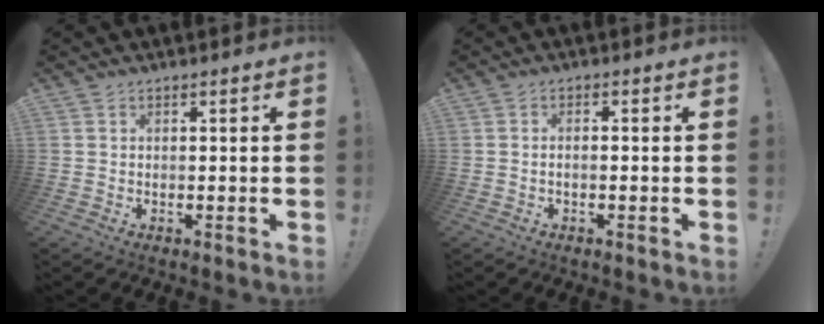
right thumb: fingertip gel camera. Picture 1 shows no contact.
{"total": 1.3, "force": [-0.7, 0.0, 1.1], "torque": [-0.018, 0.003, -0.013]}